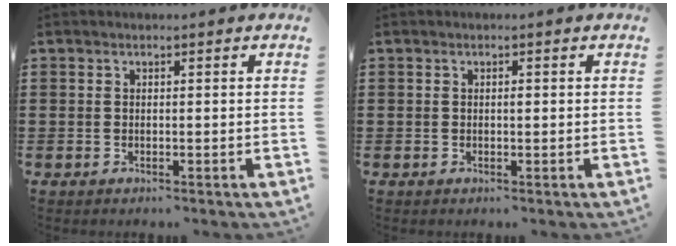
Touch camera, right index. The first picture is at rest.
{"total": 0.6, "force": [0.0, 0.2, 0.6], "torque": [-0.013, -0.003, 0.001]}